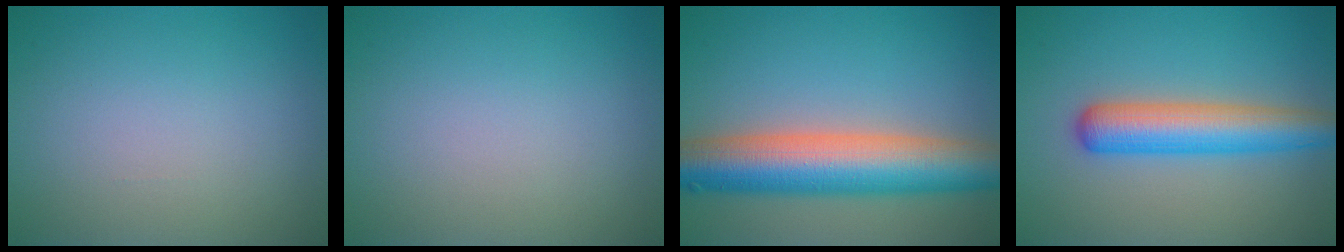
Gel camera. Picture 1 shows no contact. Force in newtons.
{"total": 0.0}
{"total": 10.2, "press": 10.2, "slide": 0.6}
{"total": 5.8, "press": 5.8, "slide": 0.1}